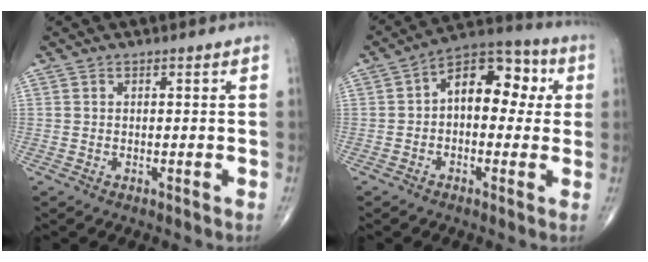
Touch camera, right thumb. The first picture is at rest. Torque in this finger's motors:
{"motor_torque": [0.26, 0.47, 0.41, 0.02, 0.11]}